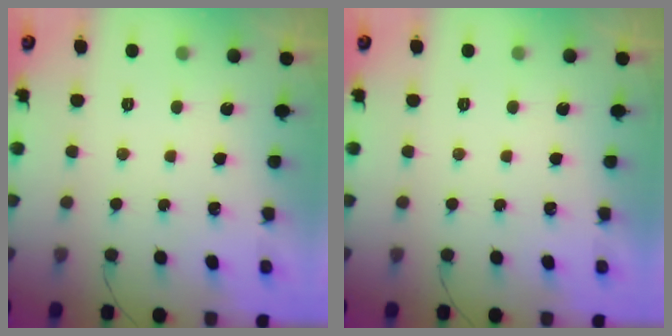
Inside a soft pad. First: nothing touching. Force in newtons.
{"total": 0.0}